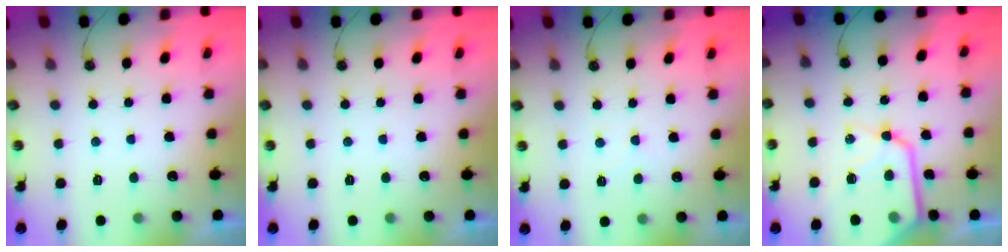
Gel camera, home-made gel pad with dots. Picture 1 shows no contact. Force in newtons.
{"total": 0.0}
{"total": 3.6, "press": 3.5, "slide": 0.6}
{"total": 16.3, "press": 16.2, "slide": 1.5}